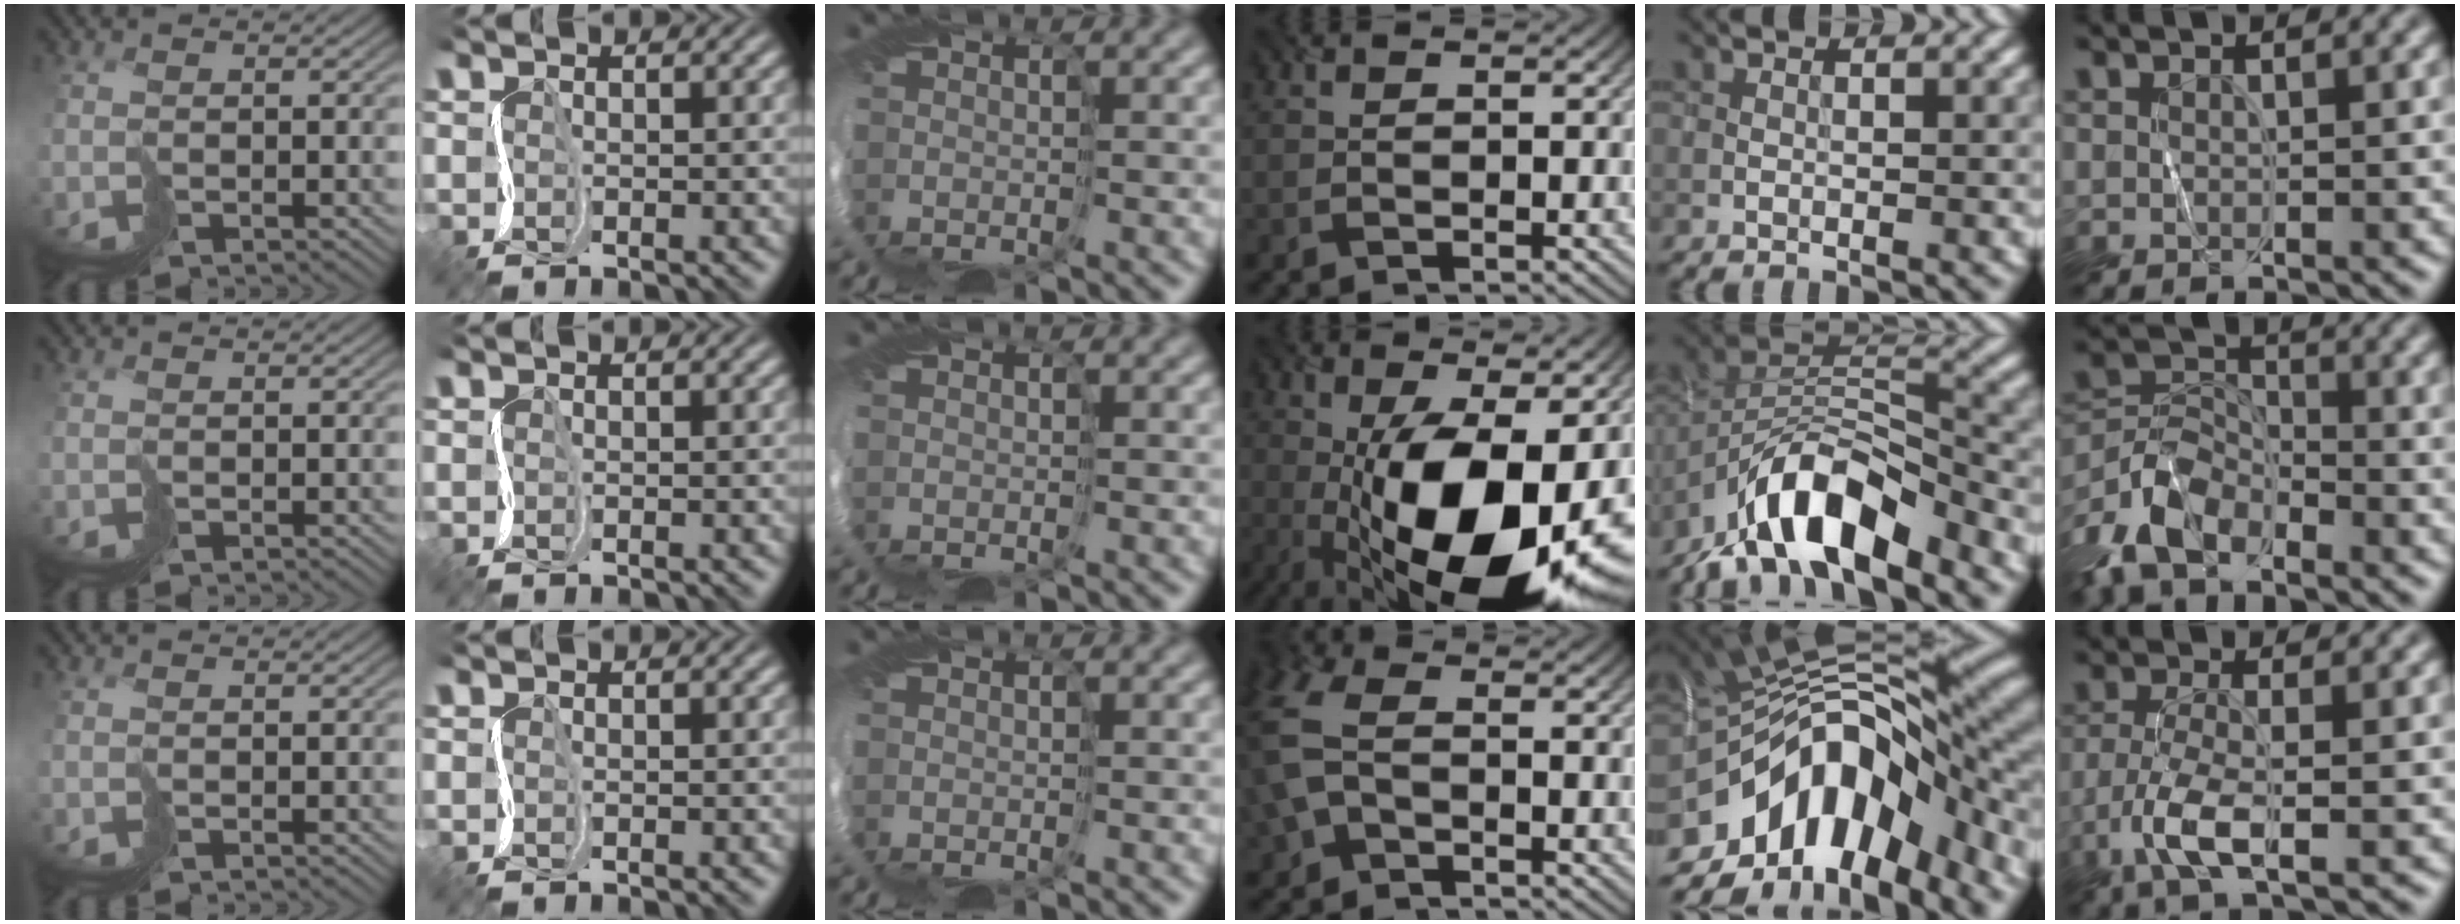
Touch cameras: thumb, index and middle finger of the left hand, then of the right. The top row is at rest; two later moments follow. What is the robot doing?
{"motion": "cut", "object": "wrapping paper"}